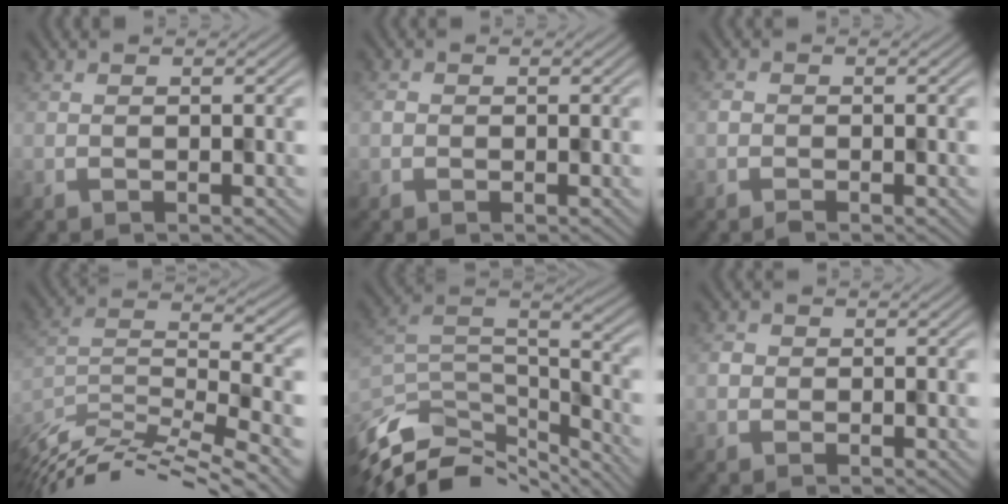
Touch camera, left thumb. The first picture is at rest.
{"total": 0.6, "force": [-0.2, 0.4, -0.3], "torque": [0.006, -0.002, -0.004]}
{"total": 0.8, "force": [-0.7, 0.5, -0.1], "torque": [0.005, -0.001, -0.013]}
{"total": 12.8, "force": [-9.7, 2.7, 7.9], "torque": [-0.148, 0.002, -0.165]}
{"total": 12.3, "force": [-9.5, 5.1, 5.9], "torque": [-0.160, -0.005, -0.153]}
{"total": 1.1, "force": [0.0, 1.0, -0.5], "torque": [0.015, -0.004, -0.002]}